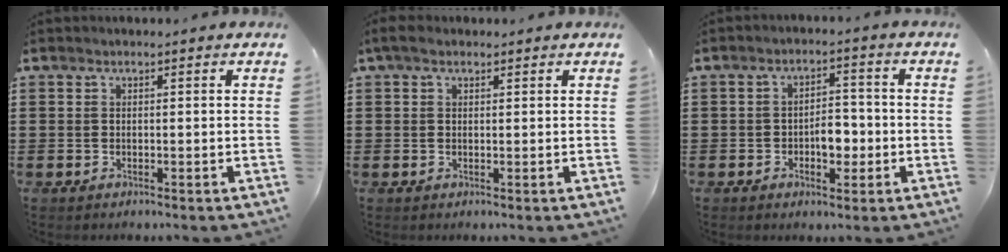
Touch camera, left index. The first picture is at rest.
{"total": 1.7, "force": [0.8, 1.0, 1.0], "torque": [-0.023, 0.006, 0.014]}
{"total": 4.6, "force": [-1.1, 2.5, 3.7], "torque": [-0.051, 0.001, -0.025]}